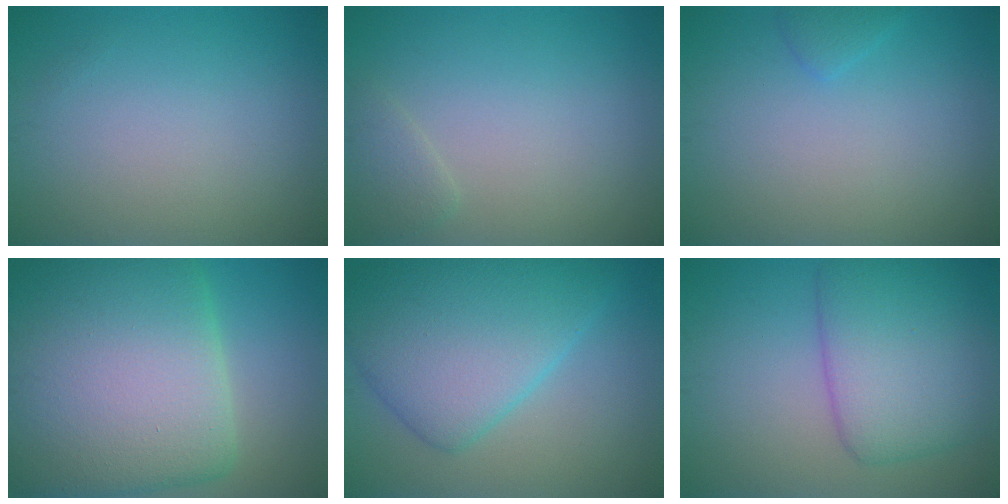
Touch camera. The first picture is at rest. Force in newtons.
{"total": 1.3, "press": 1.3, "slide": 0.2}
{"total": 1.0, "press": 1.0, "slide": 0.2}
{"total": 16.8, "press": 16.8, "slide": 0.3}
{"total": 8.7, "press": 8.7, "slide": 0.1}
{"total": 7.0, "press": 7.0, "slide": 0.2}